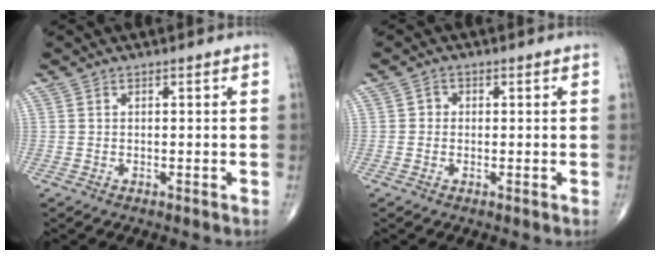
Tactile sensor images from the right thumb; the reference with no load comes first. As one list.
[{"total": 1.5, "force": [0.0, 1.4, 0.6], "torque": [0.002, 0.004, -0.005]}]